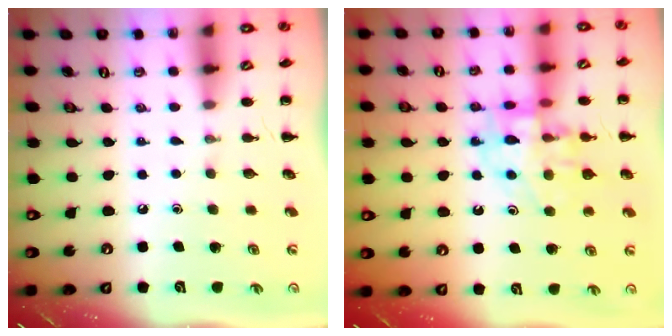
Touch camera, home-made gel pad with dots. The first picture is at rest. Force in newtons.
{"total": 13.9, "press": 13.7, "slide": 2.5}